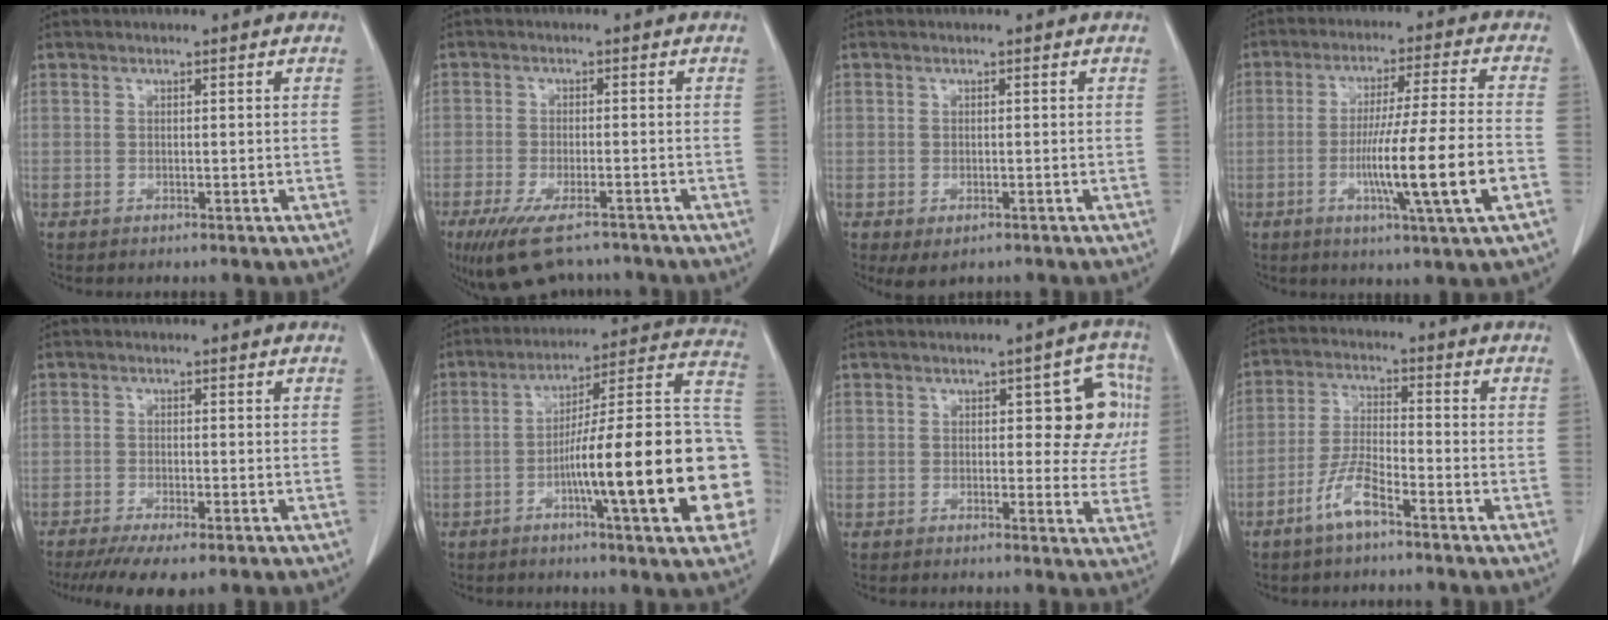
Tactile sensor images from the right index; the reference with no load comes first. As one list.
[{"total": 10.3, "force": [-8.2, 2.8, 5.6], "torque": [-0.095, -0.019, -0.129]}, {"total": 2.7, "force": [-1.4, 1.4, 1.8], "torque": [-0.030, -0.007, -0.012]}, {"total": 13.9, "force": [-4.1, -0.9, 13.3], "torque": [-0.233, -0.012, -0.072]}, {"total": 6.6, "force": [-4.6, 1.4, 4.5], "torque": [-0.070, -0.015, -0.076]}, {"total": 24.1, "force": [-5.5, 1.9, 23.4], "torque": [-0.245, 0.024, -0.080]}, {"total": 8.4, "force": [1.7, 4.0, 7.2], "torque": [-0.063, 0.024, 0.019]}, {"total": 6.3, "force": [-4.1, 1.1, 4.7], "torque": [-0.102, -0.002, -0.083]}]